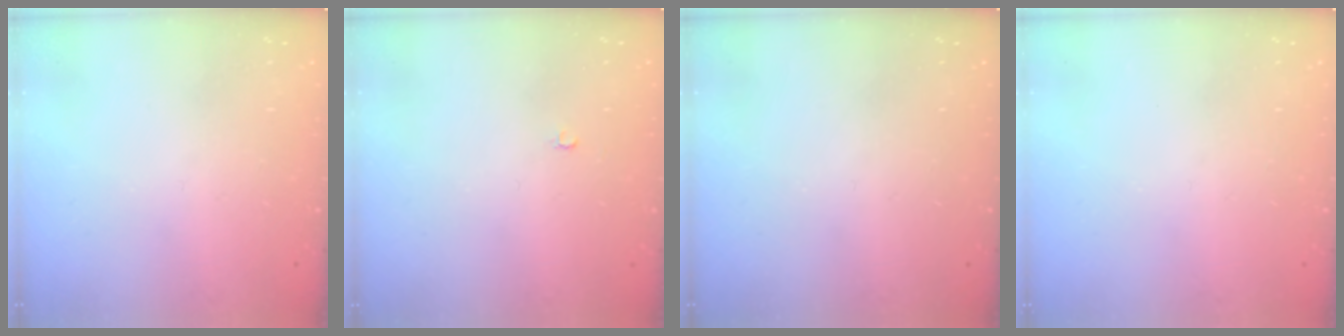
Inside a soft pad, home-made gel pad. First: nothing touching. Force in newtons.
{"total": 2.1, "press": 2.1, "slide": 0.2}
{"total": 0.0}
{"total": 0.0}